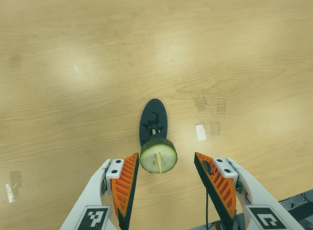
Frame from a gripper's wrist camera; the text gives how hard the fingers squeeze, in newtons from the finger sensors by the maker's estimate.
{"total": 0.0}